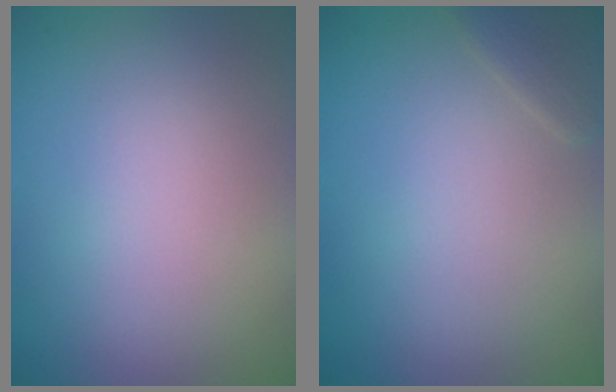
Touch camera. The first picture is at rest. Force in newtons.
{"total": 1.5, "press": 1.5, "slide": 0.1}